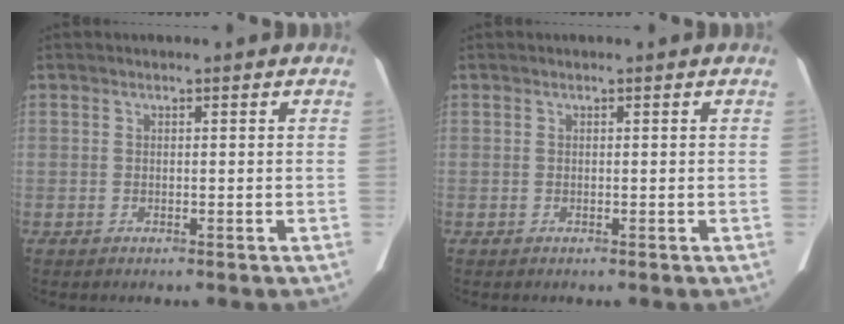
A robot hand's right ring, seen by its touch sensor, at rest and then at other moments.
{"total": 0.0}